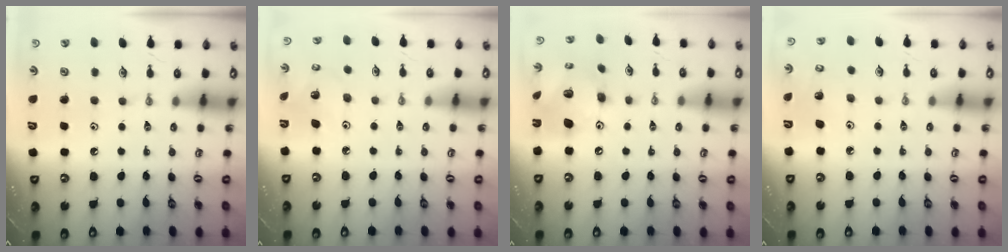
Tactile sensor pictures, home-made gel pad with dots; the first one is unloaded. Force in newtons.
{"total": 3.7, "press": 3.6, "slide": 0.3}
{"total": 15.2, "press": 15.1, "slide": 1.5}
{"total": 5.3, "press": 5.1, "slide": 1.3}